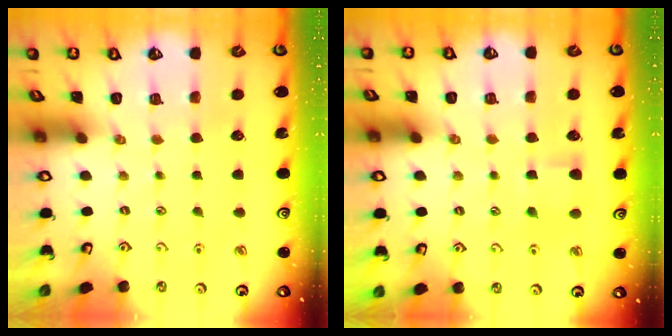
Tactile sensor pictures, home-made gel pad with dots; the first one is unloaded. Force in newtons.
{"total": 4.8, "press": 4.7, "slide": 0.7}